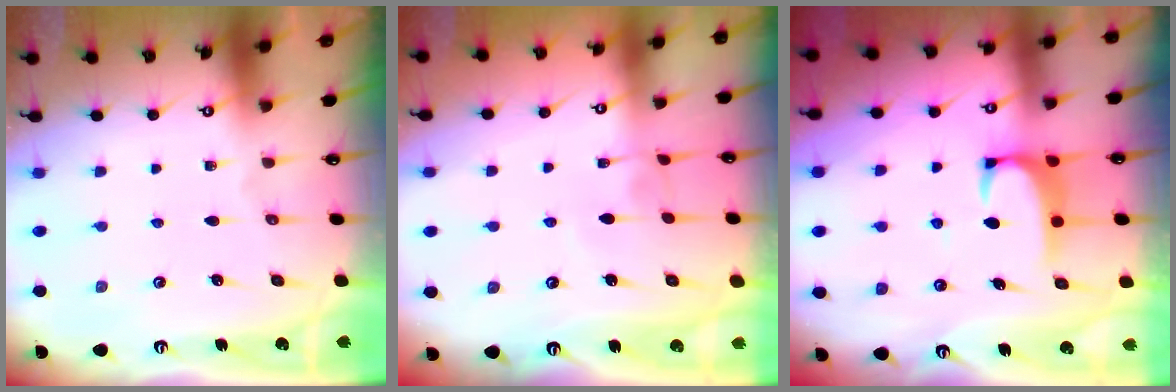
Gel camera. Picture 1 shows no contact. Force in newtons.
{"total": 2.4, "press": 2.4, "slide": 0.2}
{"total": 2.0, "press": 2.0, "slide": 0.3}